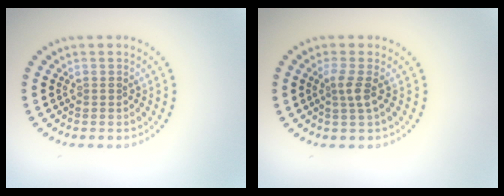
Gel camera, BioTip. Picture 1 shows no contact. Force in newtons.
{"total": 1.9, "press": 1.3, "slide": 1.3}